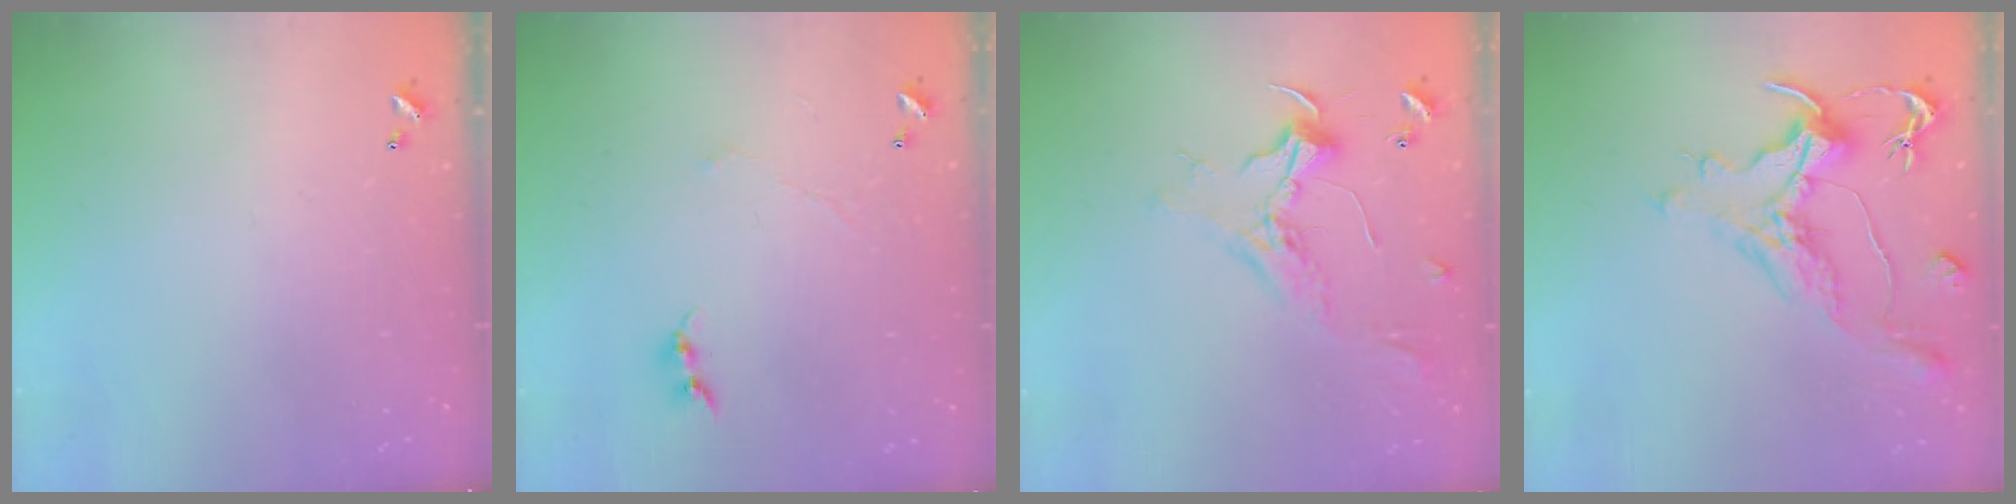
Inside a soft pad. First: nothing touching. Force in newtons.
{"total": 0.0}
{"total": 2.4, "press": 2.3, "slide": 0.8}
{"total": 1.1, "press": 0.2, "slide": 1.1}